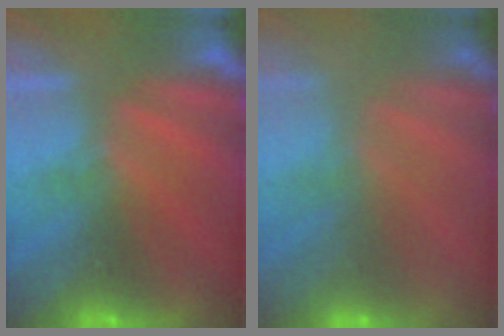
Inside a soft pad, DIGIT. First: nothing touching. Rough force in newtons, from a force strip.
{"total": 2.4}